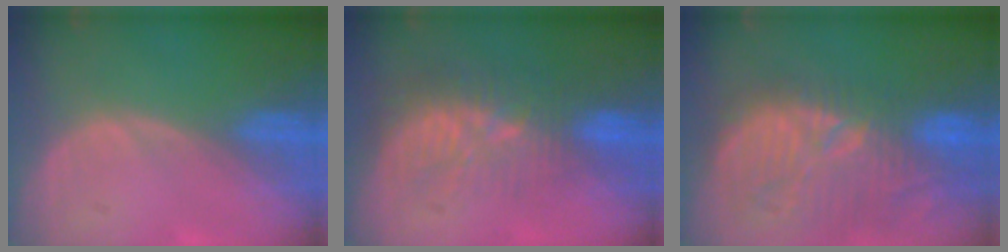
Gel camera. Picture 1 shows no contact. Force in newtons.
{"total": 9.7, "press": 8.9, "slide": 3.8}
{"total": 13.0, "press": 12.3, "slide": 4.3}